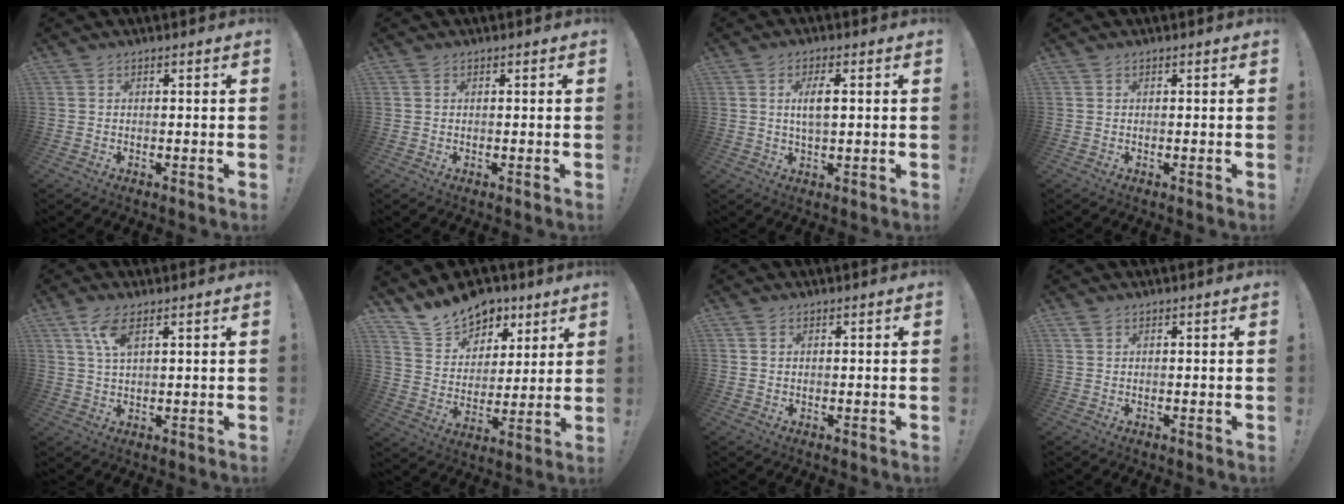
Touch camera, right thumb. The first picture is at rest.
{"total": 0.0}
{"total": 5.6, "force": [1.1, 2.0, 5.1], "torque": [-0.089, -0.004, 0.014]}
{"total": 0.0}
{"total": 5.9, "force": [2.9, 2.1, 4.7], "torque": [-0.080, -0.008, 0.050]}
{"total": 13.9, "force": [11.1, 7.9, 3.0], "torque": [-0.057, -0.081, 0.208]}
{"total": 0.8, "force": [0.3, 0.7, 0.2], "torque": [0.003, 0.000, 0.005]}
{"total": 1.3, "force": [0.8, 0.6, 0.7], "torque": [-0.021, 0.004, 0.017]}